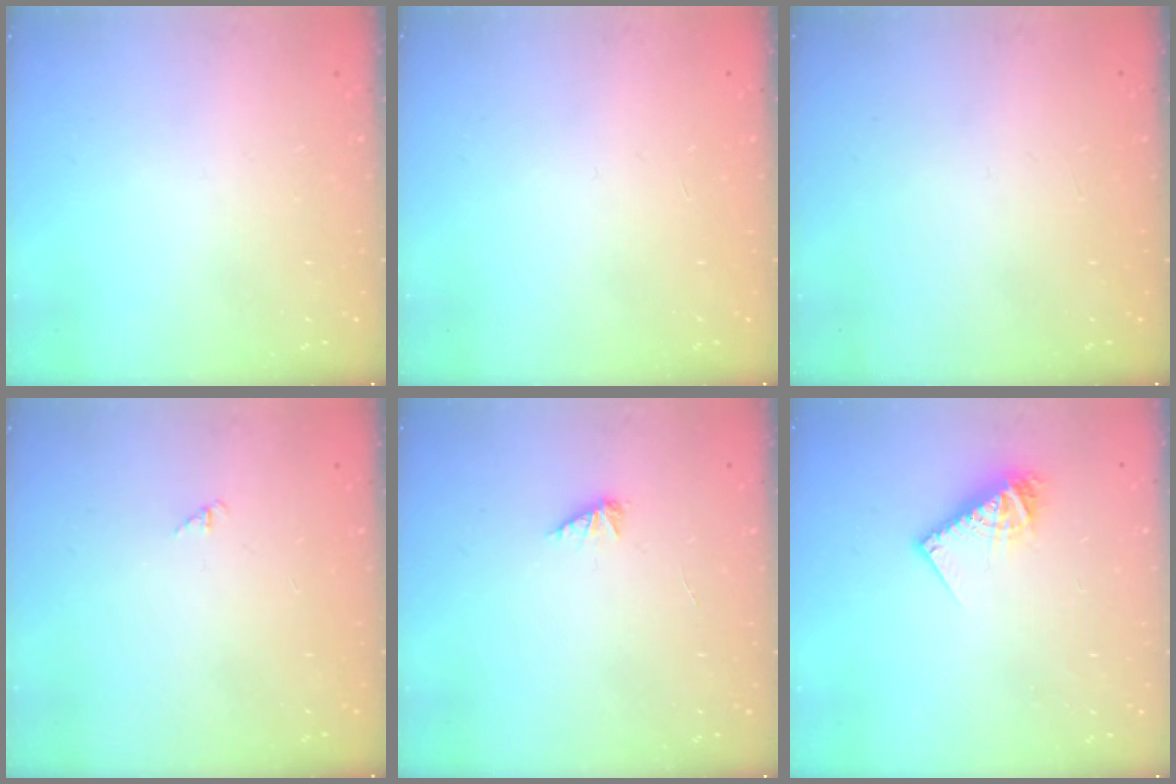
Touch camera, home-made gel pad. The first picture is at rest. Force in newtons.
{"total": 0.0}
{"total": 0.0}
{"total": 1.3, "press": 1.2, "slide": 0.3}
{"total": 2.0, "press": 2.0, "slide": 0.3}
{"total": 9.2, "press": 9.2, "slide": 0.8}